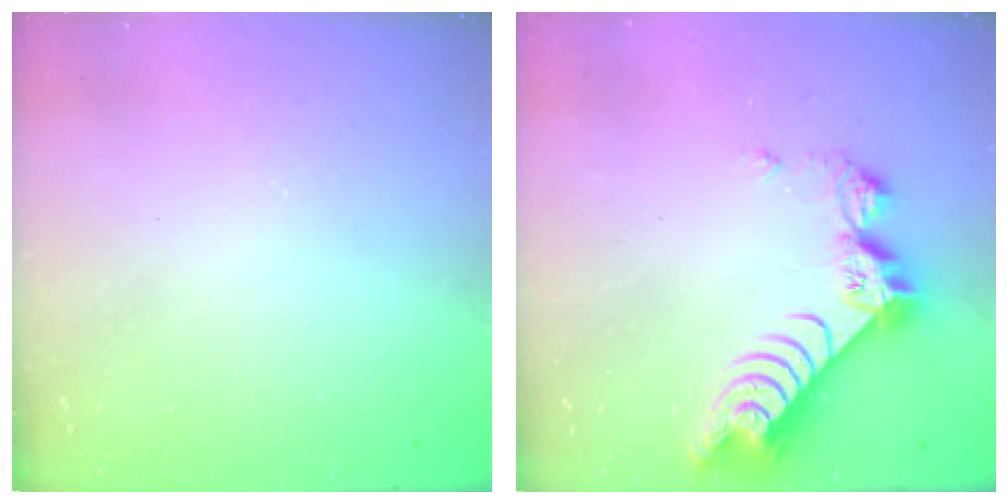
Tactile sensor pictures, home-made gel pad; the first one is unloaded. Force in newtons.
{"total": 9.9, "press": 9.8, "slide": 1.0}